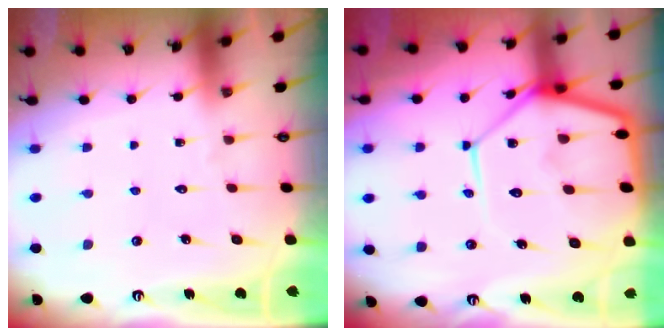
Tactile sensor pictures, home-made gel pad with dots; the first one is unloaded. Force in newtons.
{"total": 18.3, "press": 18.2, "slide": 1.8}